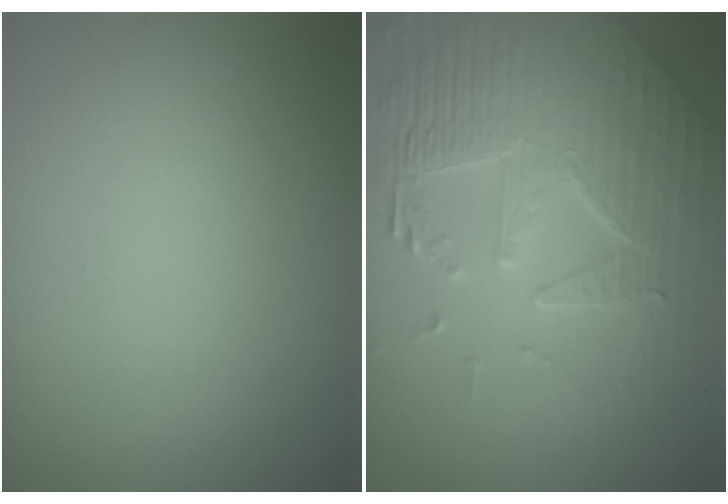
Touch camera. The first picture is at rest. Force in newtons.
{"total": 8.4, "press": 5.8, "slide": 6.0}